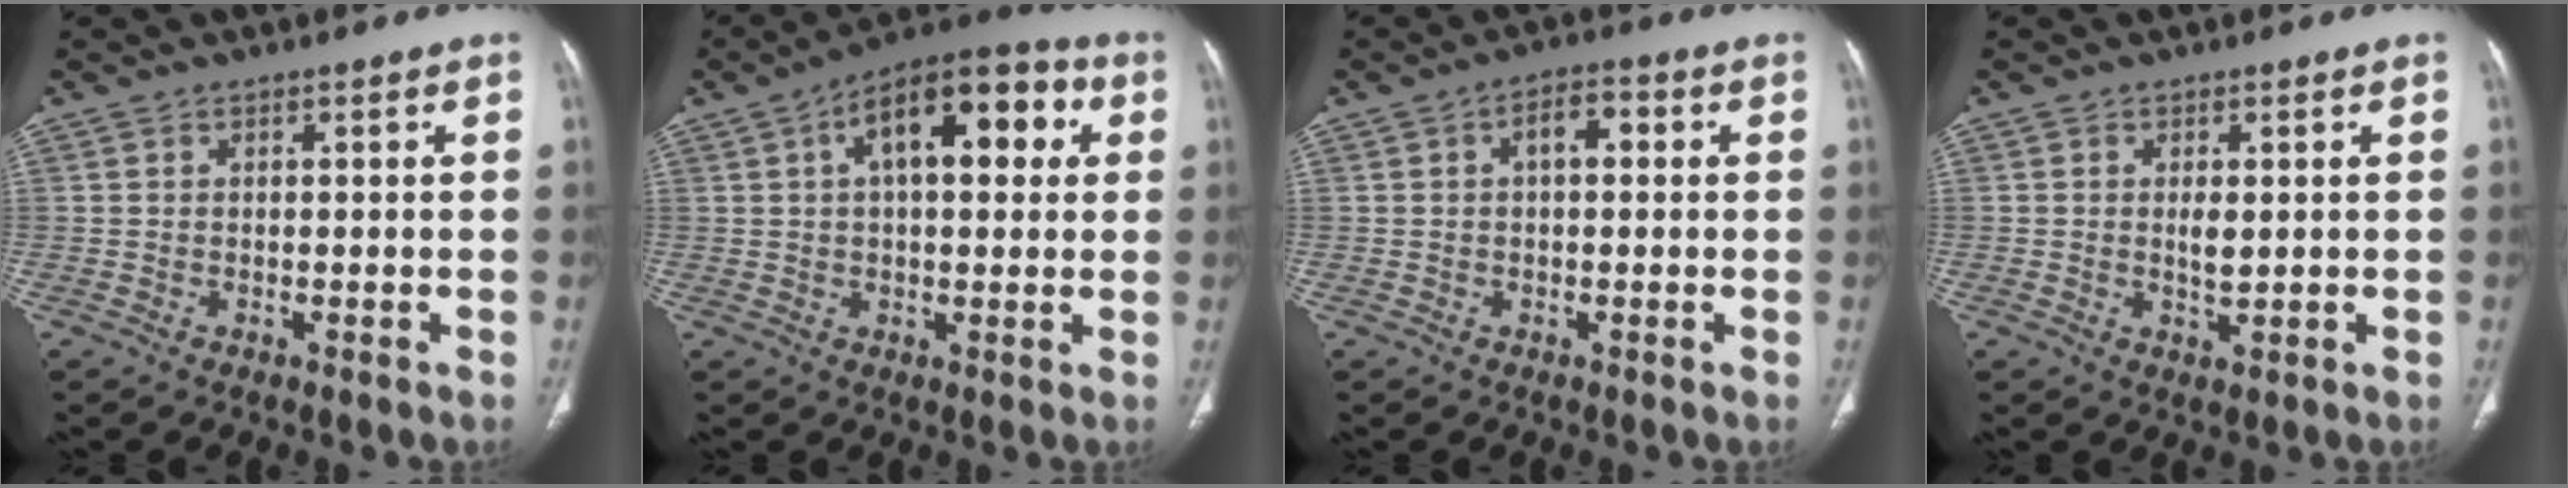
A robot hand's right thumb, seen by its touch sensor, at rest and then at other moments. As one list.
[{"total": 16.0, "force": [4.6, 7.7, 13.3], "torque": [-0.167, 0.028, 0.061]}, {"total": 4.5, "force": [0.8, 2.4, 3.7], "torque": [-0.052, 0.016, 0.006]}, {"total": 2.5, "force": [0.3, 1.0, 2.3], "torque": [-0.041, -0.005, 0.007]}]